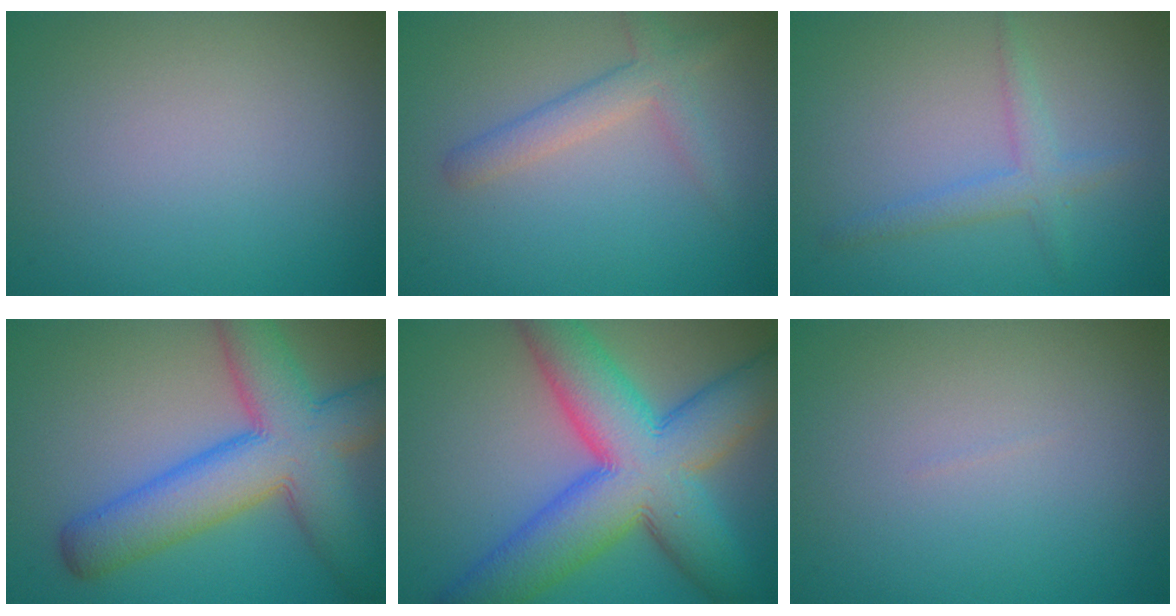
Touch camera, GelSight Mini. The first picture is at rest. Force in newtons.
{"total": 2.7, "press": 2.7, "slide": 0.1}
{"total": 2.1, "press": 2.1, "slide": 0.1}
{"total": 9.9, "press": 9.9, "slide": 0.4}
{"total": 13.0, "press": 13.0, "slide": 0.3}
{"total": 0.0}